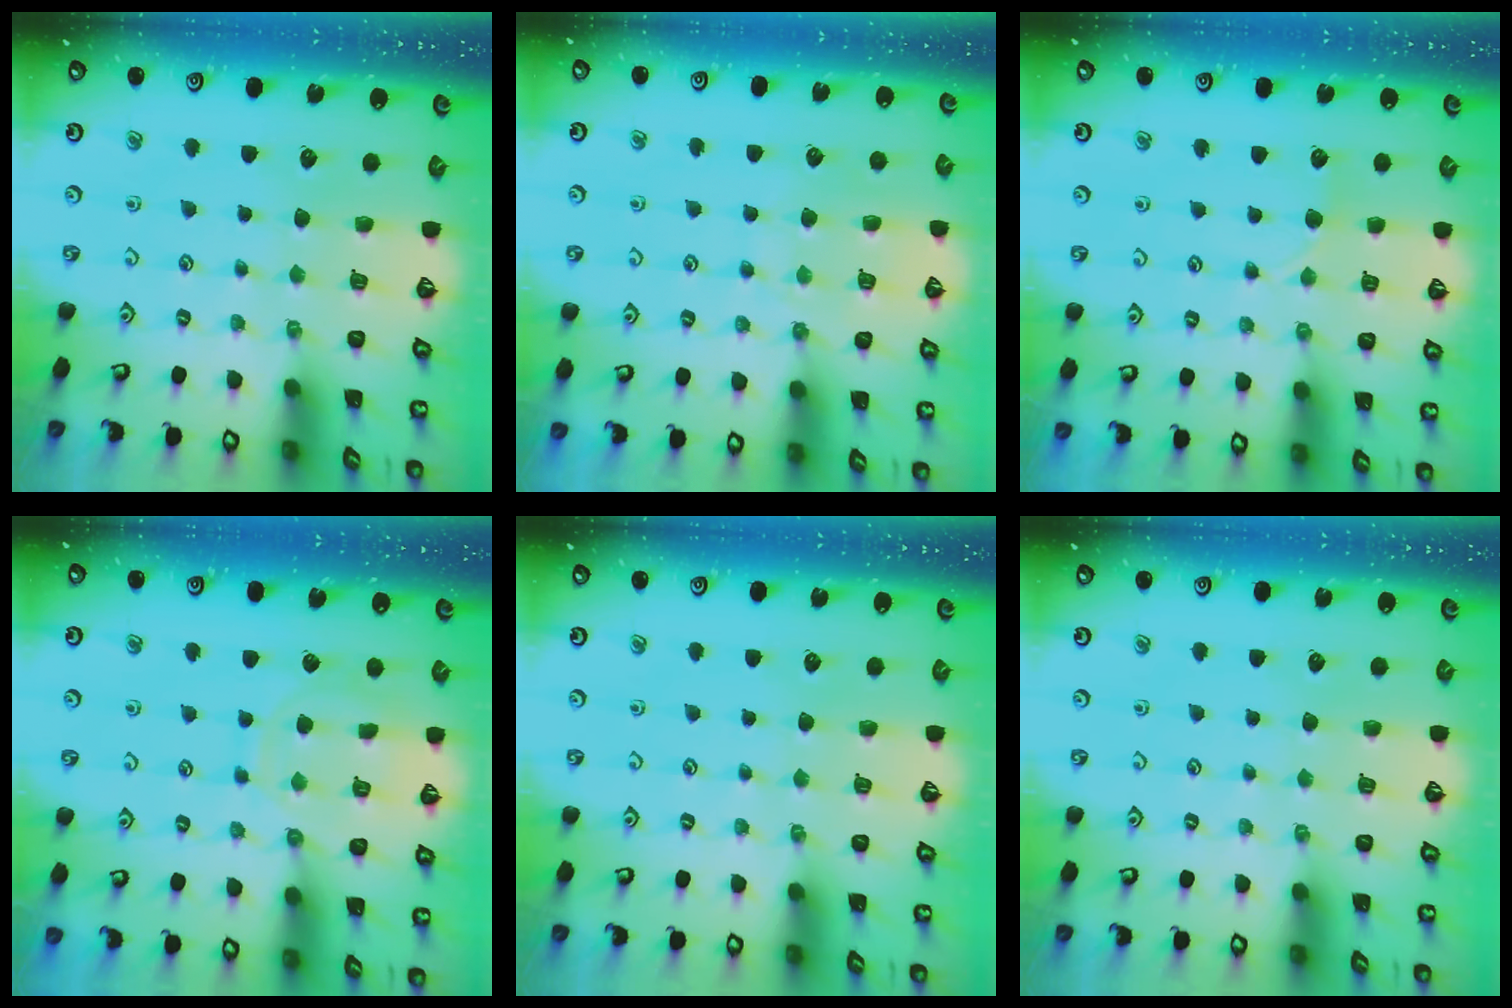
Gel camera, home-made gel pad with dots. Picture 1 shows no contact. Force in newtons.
{"total": 7.6, "press": 7.6, "slide": 0.9}
{"total": 4.5, "press": 4.4, "slide": 0.5}
{"total": 9.5, "press": 9.5, "slide": 0.7}
{"total": 0.0}
{"total": 0.0}